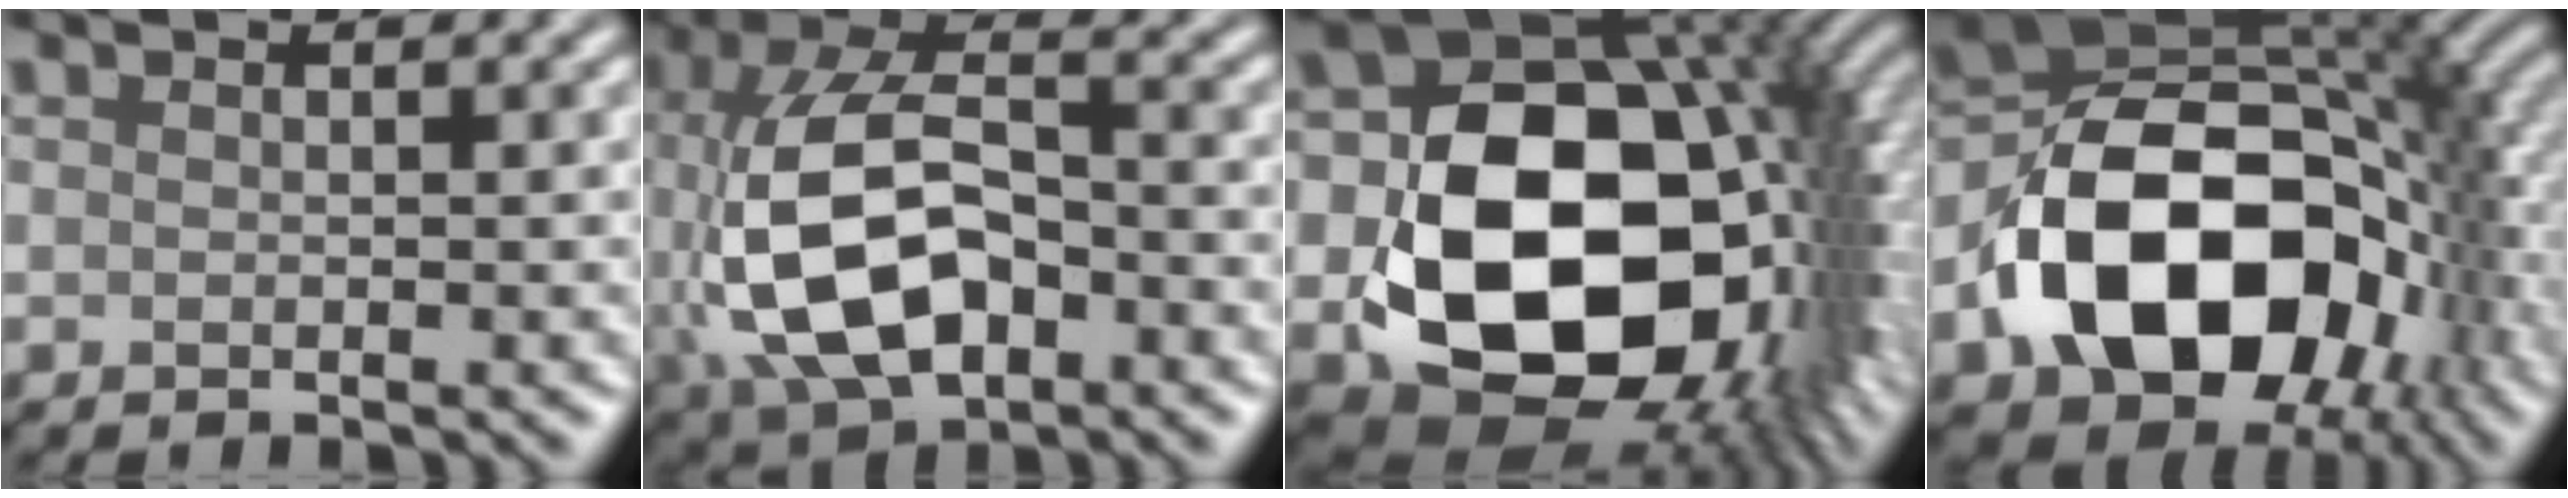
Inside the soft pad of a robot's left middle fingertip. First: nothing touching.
{"total": 10.2, "force": [-1.6, 5.9, 8.2], "torque": [-0.180, -0.007, -0.026]}
{"total": 19.5, "force": [-1.2, 13.9, 13.7], "torque": [-0.246, -0.052, 0.026]}
{"total": 16.6, "force": [-4.4, 10.9, 11.6], "torque": [-0.201, -0.010, -0.079]}